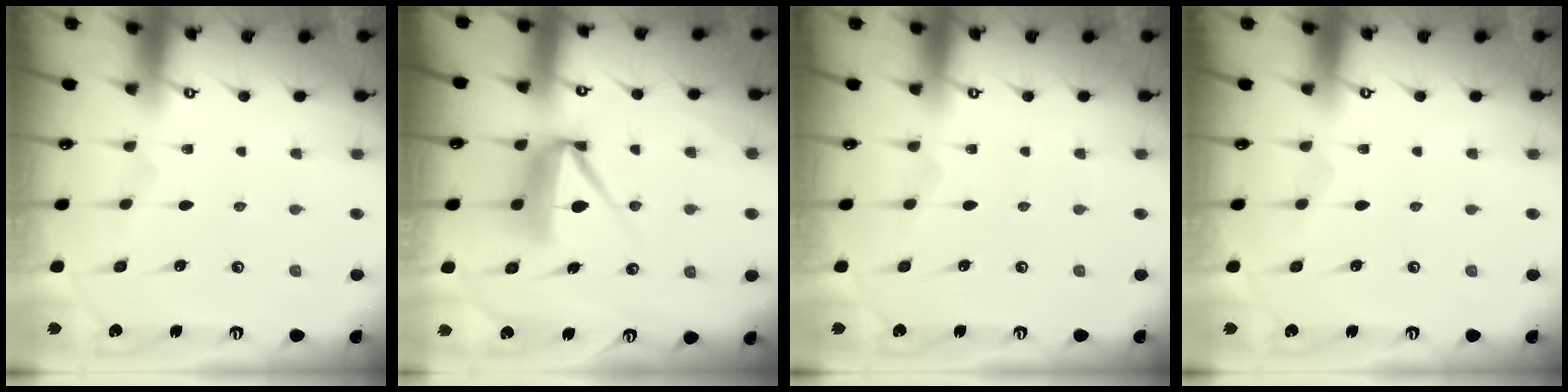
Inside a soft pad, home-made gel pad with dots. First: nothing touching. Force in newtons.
{"total": 9.2, "press": 9.2, "slide": 0.5}
{"total": 0.0}
{"total": 0.0}